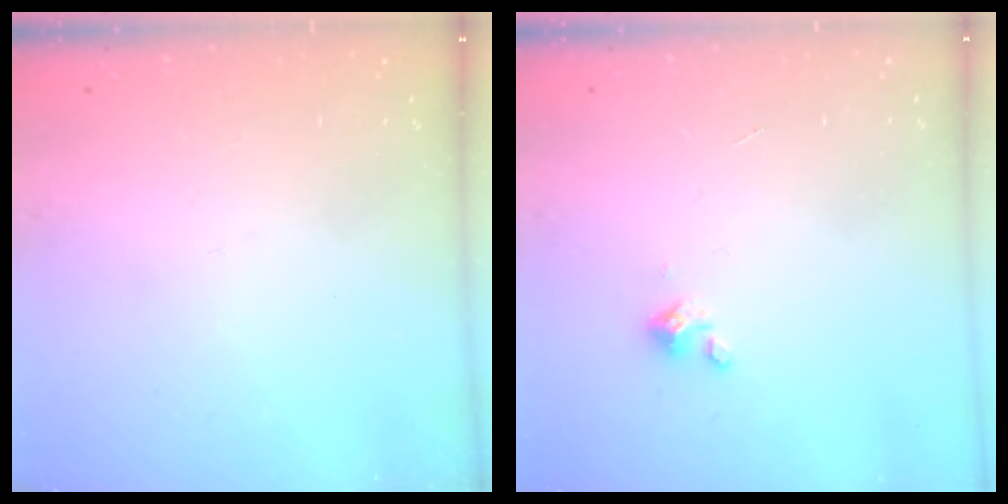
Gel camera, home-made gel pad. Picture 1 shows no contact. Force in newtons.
{"total": 2.0, "press": 2.0, "slide": 0.2}